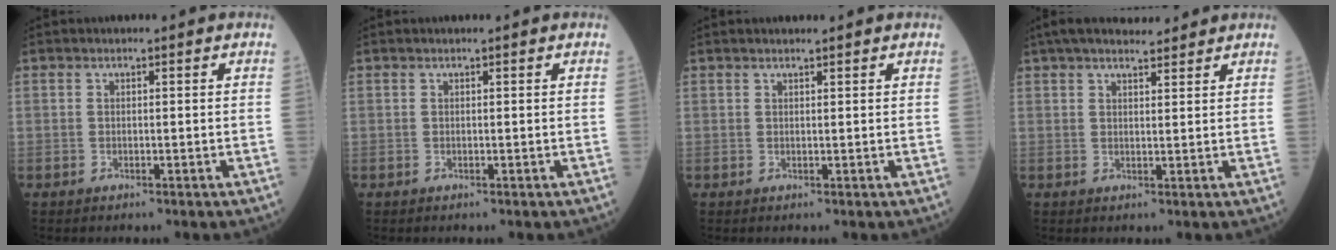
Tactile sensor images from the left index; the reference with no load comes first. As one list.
[{"total": 0.0}, {"total": 1.5, "force": [1.3, 0.0, 0.7], "torque": [-0.011, 0.009, 0.024]}, {"total": 9.1, "force": [7.9, 1.9, 4.2], "torque": [-0.064, 0.028, 0.118]}]